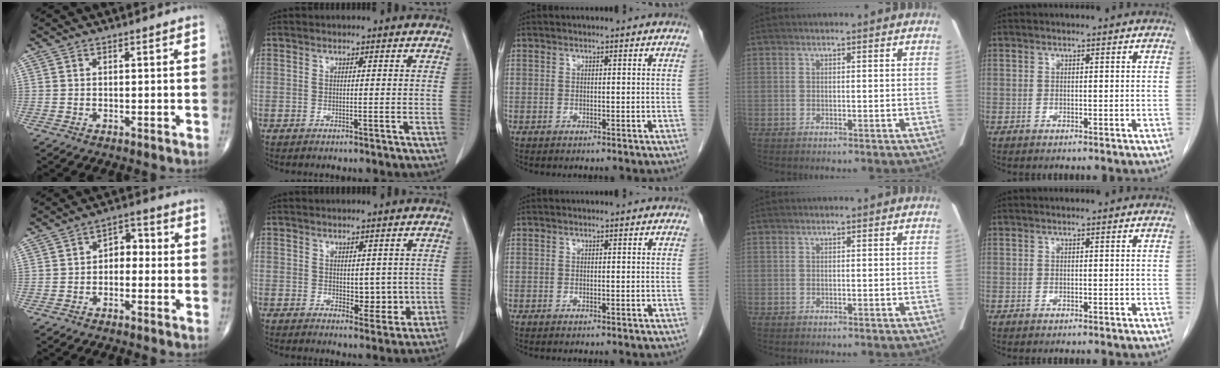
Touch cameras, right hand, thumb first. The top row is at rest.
{"thumb": {"total": 4.7, "force": [-0.6, 3.3, 3.2], "torque": [-0.022, 0.023, -0.024]}, "index": {"total": 4.8, "force": [0.0, 2.8, 3.9], "torque": [-0.041, -0.005, 0.011]}}